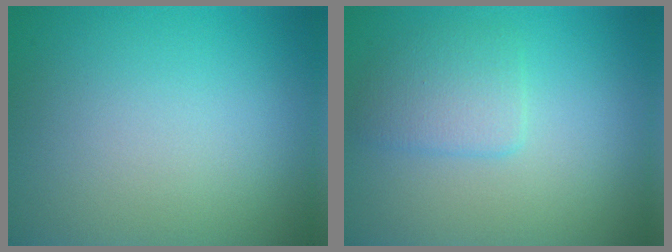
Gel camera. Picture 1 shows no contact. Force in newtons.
{"total": 2.4, "press": 2.3, "slide": 0.2}